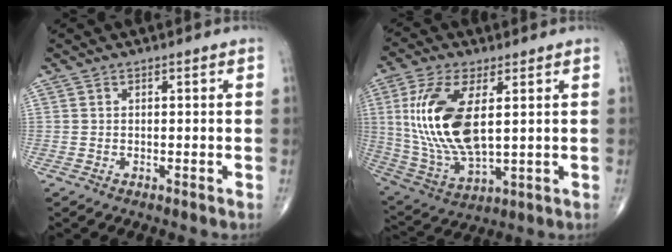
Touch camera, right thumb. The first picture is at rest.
{"total": 17.6, "force": [3.2, 8.0, 15.3], "torque": [-0.324, -0.017, 0.073]}